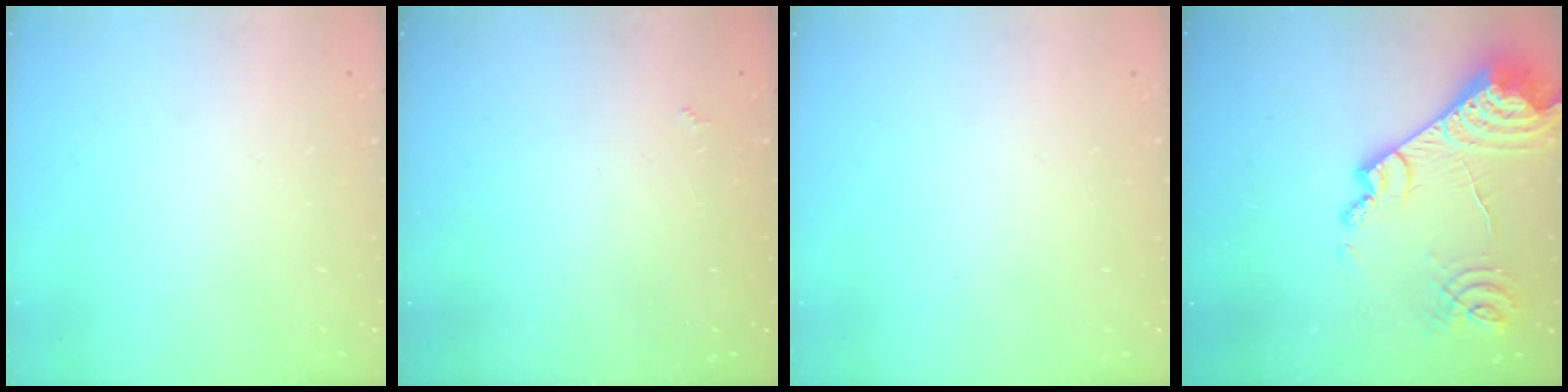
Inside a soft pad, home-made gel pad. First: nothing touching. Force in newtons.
{"total": 1.4, "press": 1.3, "slide": 0.4}
{"total": 0.0}
{"total": 23.4, "press": 23.2, "slide": 2.6}